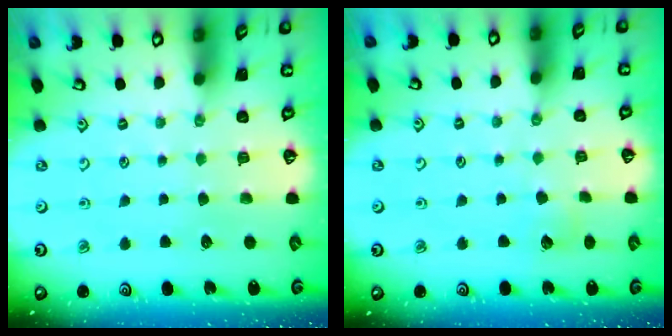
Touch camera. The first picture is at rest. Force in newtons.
{"total": 4.4, "press": 4.4, "slide": 0.6}